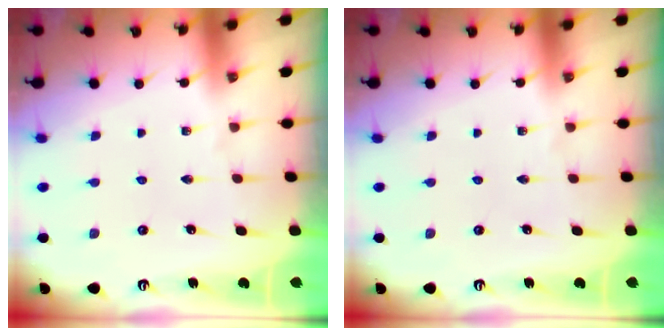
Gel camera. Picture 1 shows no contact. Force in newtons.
{"total": 0.0}